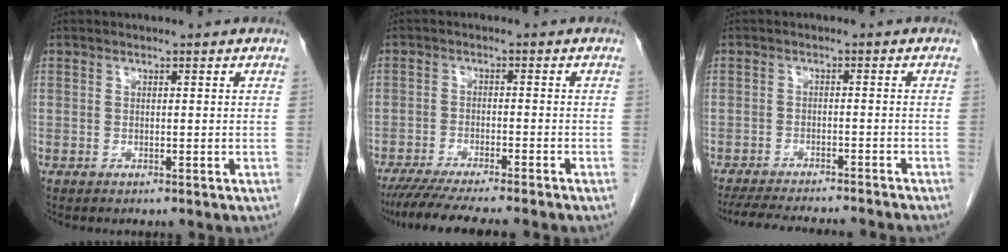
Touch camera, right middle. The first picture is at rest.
{"total": 11.0, "force": [-9.4, -0.2, 5.7], "torque": [-0.072, -0.026, -0.144]}
{"total": 15.0, "force": [-13.7, 1.3, 6.0], "torque": [-0.107, -0.024, -0.186]}